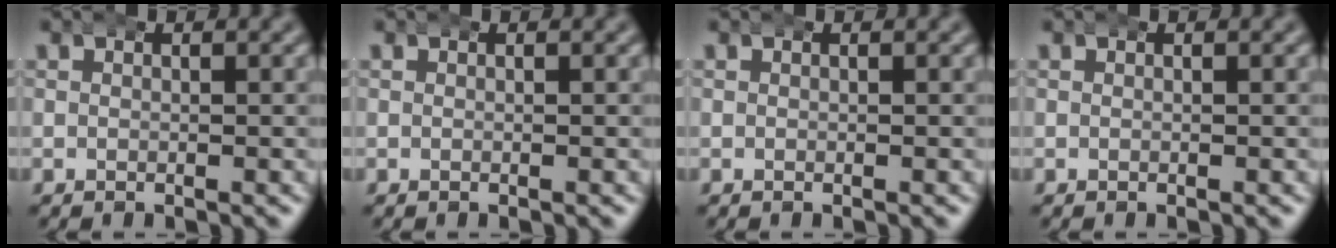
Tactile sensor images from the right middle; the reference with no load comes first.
{"total": 0.0}
{"total": 0.0}
{"total": 0.0}